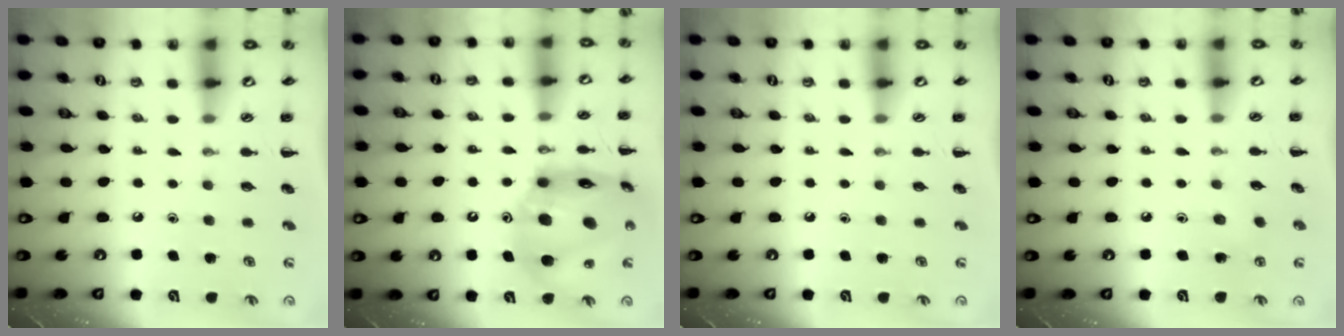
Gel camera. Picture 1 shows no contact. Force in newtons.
{"total": 19.1, "press": 18.2, "slide": 5.6}
{"total": 0.0}
{"total": 4.7, "press": 4.5, "slide": 1.3}